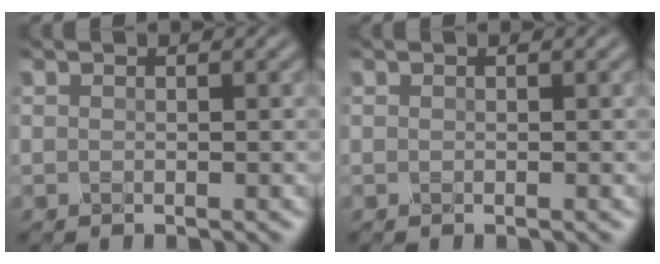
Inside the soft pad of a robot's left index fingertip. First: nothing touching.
{"total": 0.0}